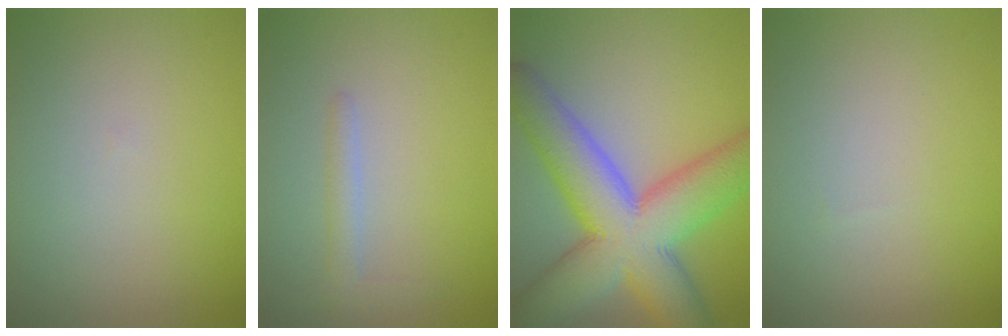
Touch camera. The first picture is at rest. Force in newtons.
{"total": 1.5, "press": 1.5, "slide": 0.2}
{"total": 12.6, "press": 12.6, "slide": 0.5}
{"total": 0.0}